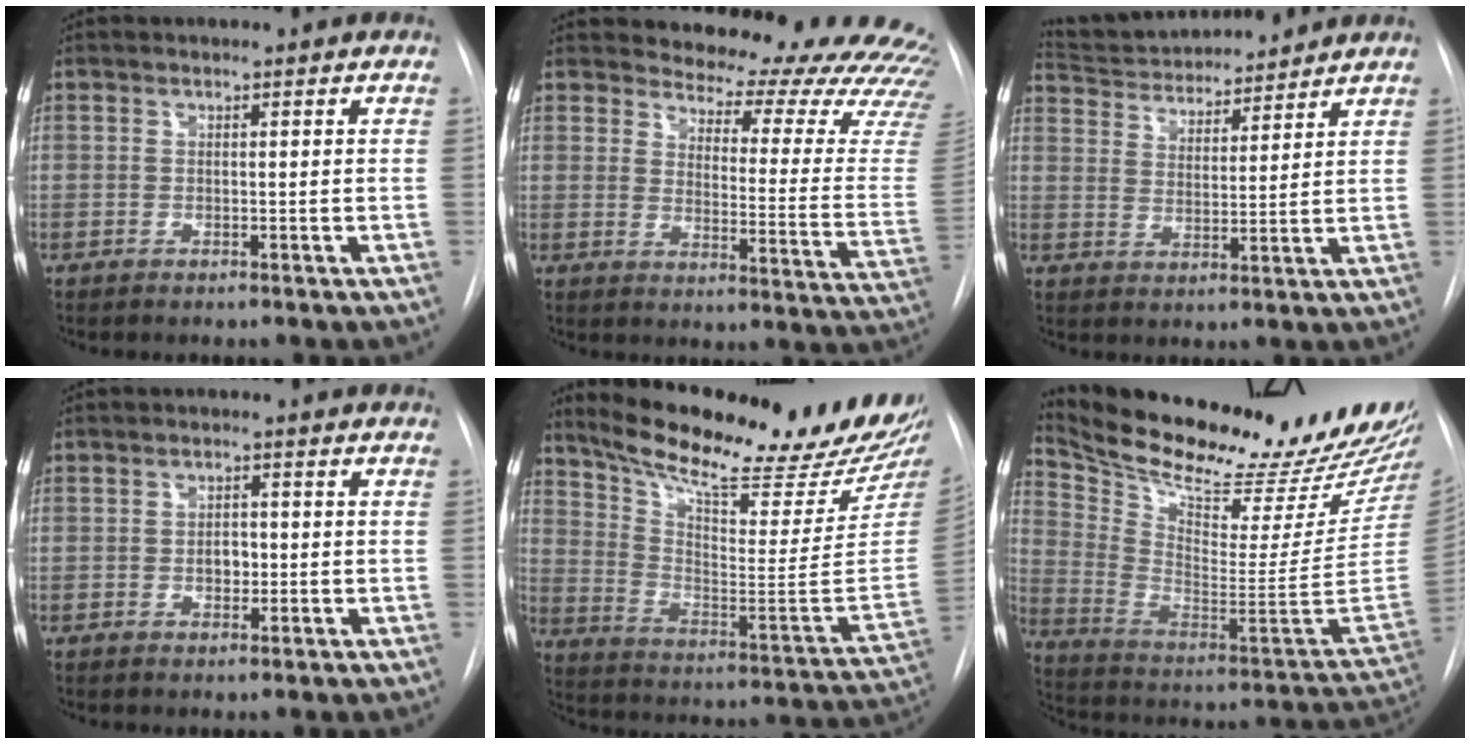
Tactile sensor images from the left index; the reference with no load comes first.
{"total": 24.3, "force": [22.8, 5.3, 6.8], "torque": [-0.082, -0.134, 0.247]}
{"total": 13.2, "force": [12.5, 2.2, 3.5], "torque": [-0.062, 0.022, 0.207]}
{"total": 2.4, "force": [-0.3, 1.6, 1.7], "torque": [-0.023, 0.004, -0.004]}
{"total": 28.1, "force": [24.1, 3.1, 14.1], "torque": [-0.227, -0.083, 0.337]}
{"total": 30.3, "force": [26.5, 3.9, 14.2], "torque": [-0.233, -0.102, 0.370]}